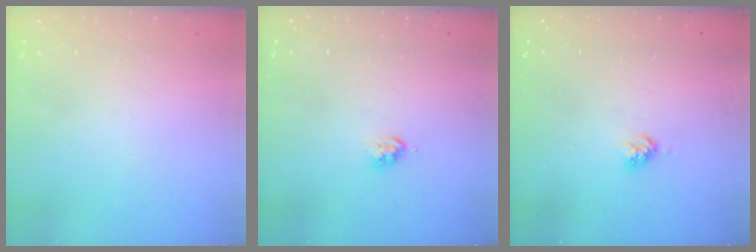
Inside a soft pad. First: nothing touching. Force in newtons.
{"total": 3.6, "press": 3.6, "slide": 0.3}
{"total": 4.4, "press": 4.4, "slide": 0.2}